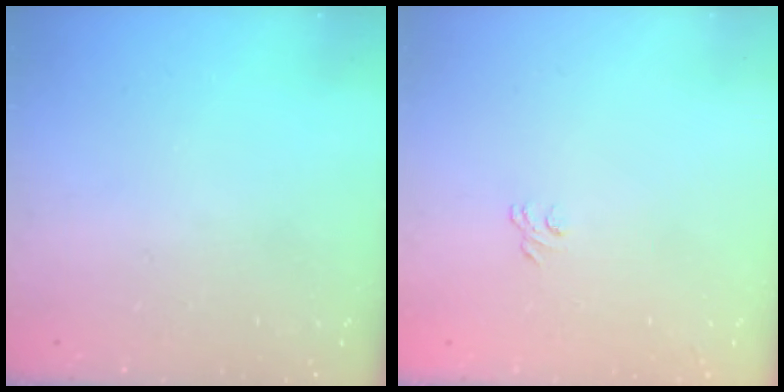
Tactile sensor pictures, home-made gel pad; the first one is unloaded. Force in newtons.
{"total": 3.0, "press": 2.8, "slide": 1.0}